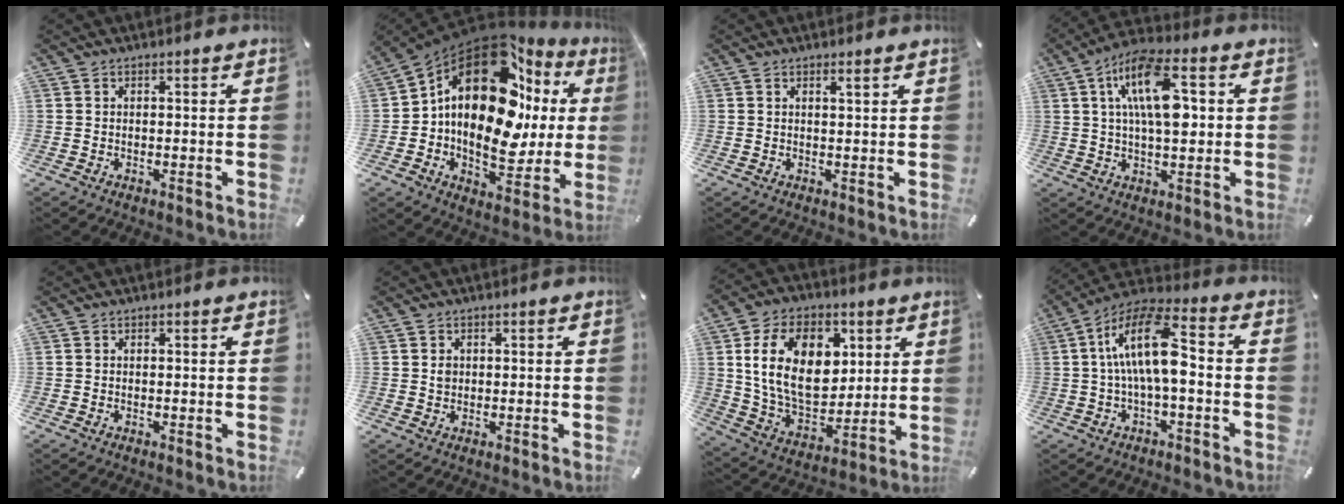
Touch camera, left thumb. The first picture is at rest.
{"total": 23.6, "force": [6.0, 14.6, 17.6], "torque": [-0.288, -0.046, 0.102]}
{"total": 1.2, "force": [0.8, 0.0, 0.8], "torque": [-0.016, -0.002, 0.014]}
{"total": 14.4, "force": [3.3, 6.6, 12.3], "torque": [-0.225, 0.000, 0.053]}
{"total": 0.0}
{"total": 1.4, "force": [0.2, 1.3, 0.4], "torque": [-0.002, 0.003, 0.001]}
{"total": 20.0, "force": [5.1, 13.9, 13.4], "torque": [-0.252, -0.005, 0.090]}
{"total": 15.0, "force": [0.3, 5.9, 13.8], "torque": [-0.272, 0.007, 0.005]}